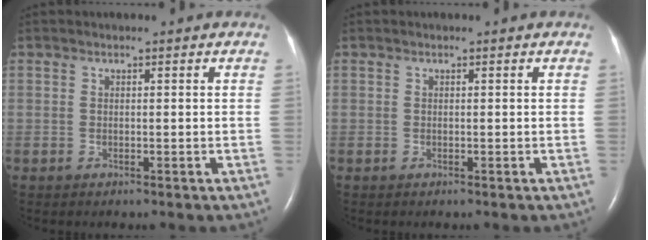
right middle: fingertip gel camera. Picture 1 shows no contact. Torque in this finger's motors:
{"motor_torque": [-0.05, 0.12, 0.00, 0.00]}